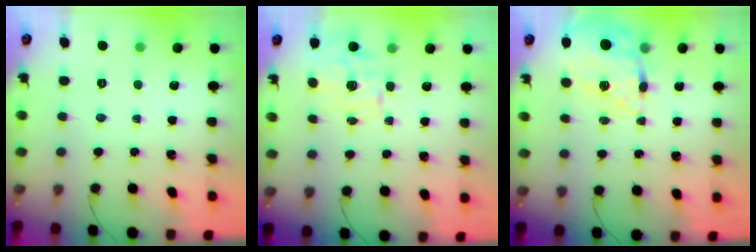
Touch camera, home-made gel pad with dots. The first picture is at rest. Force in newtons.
{"total": 0.9, "press": 0.7, "slide": 0.6}
{"total": 20.0, "press": 19.5, "slide": 4.3}